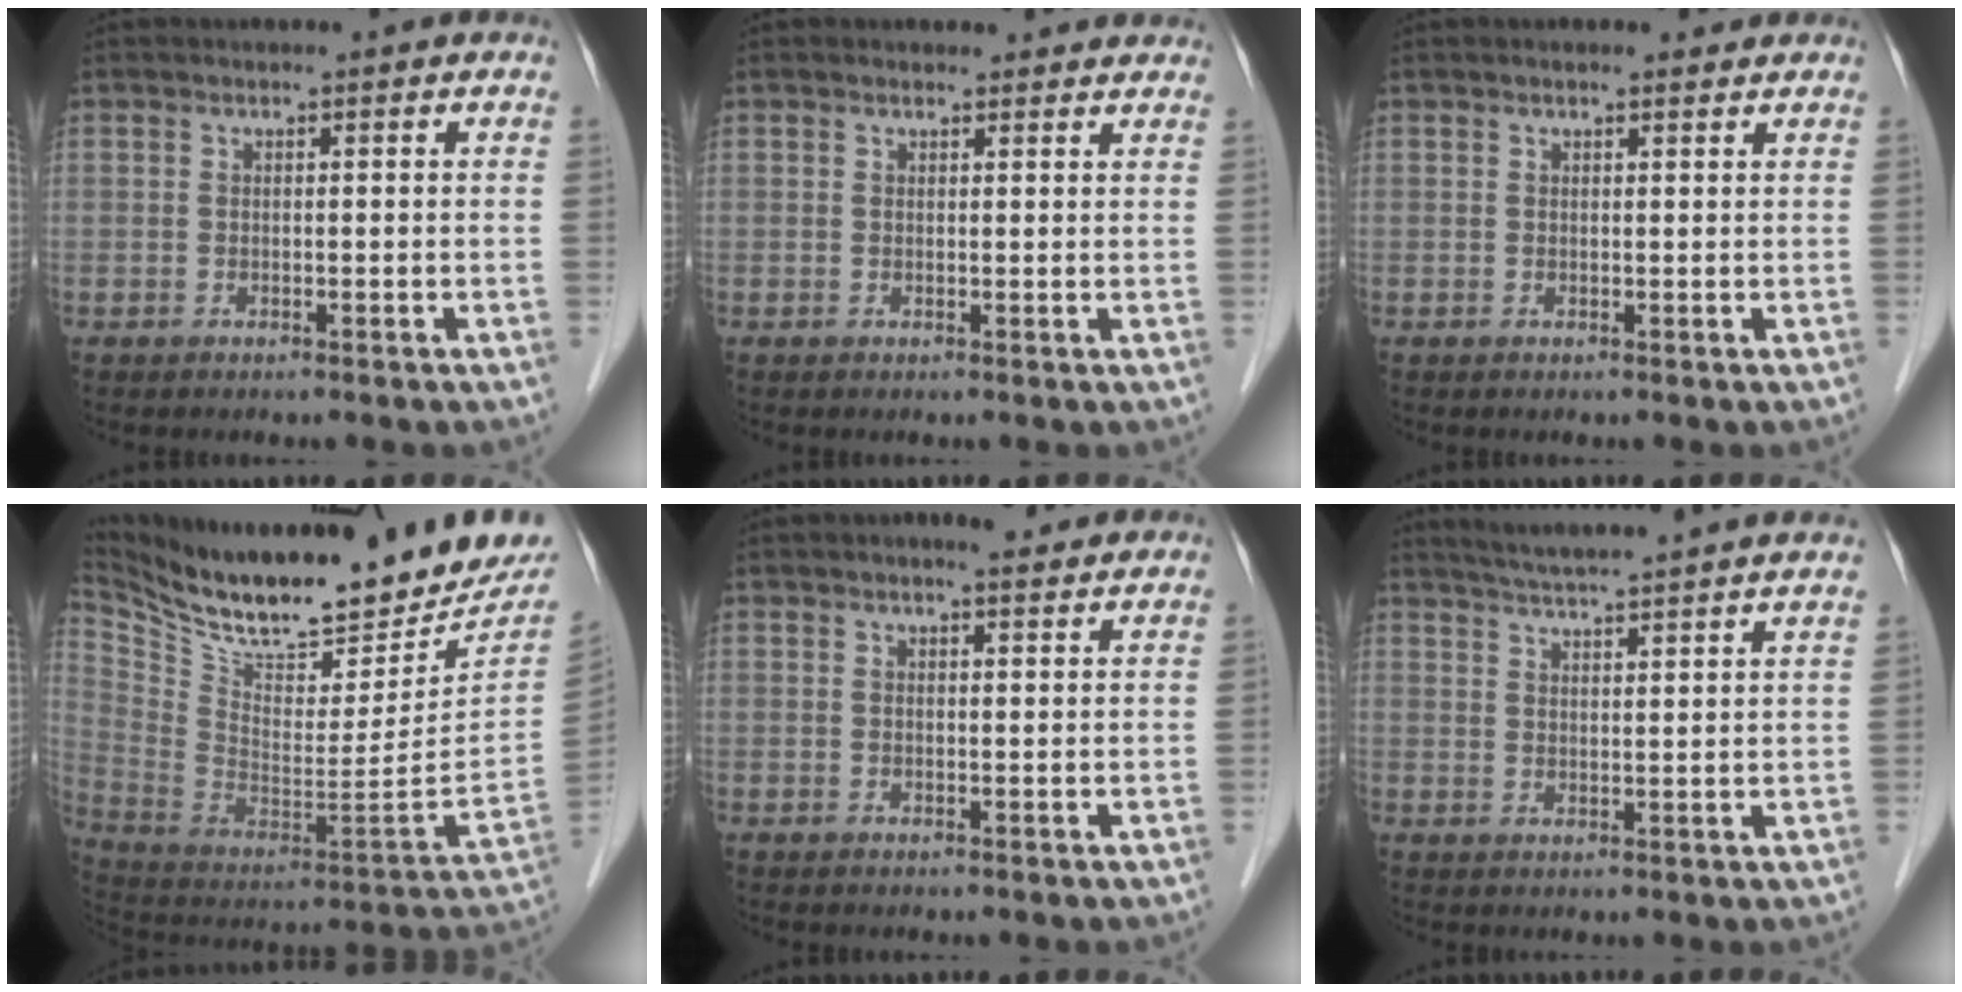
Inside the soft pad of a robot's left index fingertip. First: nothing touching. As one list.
[{"total": 3.9, "force": [3.6, 1.3, 0.3], "torque": [0.001, 0.010, 0.031]}, {"total": 1.7, "force": [1.5, 0.5, 0.7], "torque": [-0.014, 0.008, 0.019]}, {"total": 26.3, "force": [23.1, 5.7, 11.2], "torque": [-0.199, -0.050, 0.353]}, {"total": 3.6, "force": [2.9, 0.9, 1.8], "torque": [-0.025, 0.013, 0.039]}, {"total": 13.9, "force": [12.6, -0.4, 5.8], "torque": [-0.100, 0.014, 0.167]}]